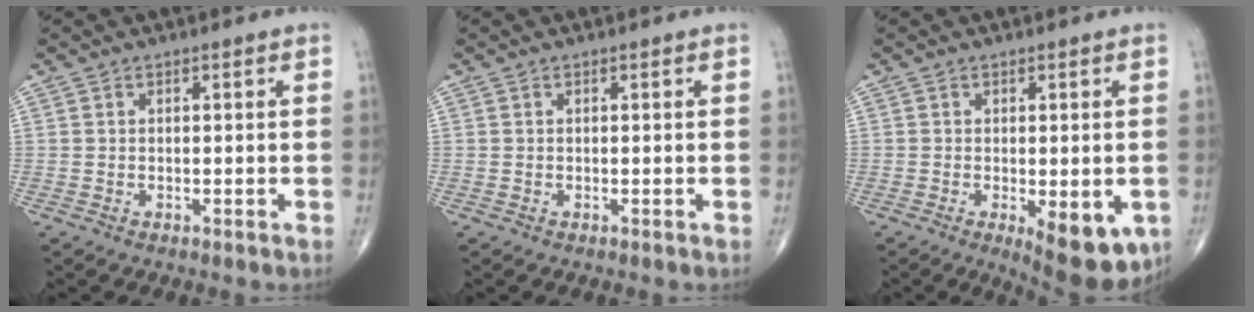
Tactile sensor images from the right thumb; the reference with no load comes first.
{"total": 0.0}
{"total": 10.4, "force": [-3.7, 4.2, 8.8], "torque": [-0.096, -0.009, -0.042]}